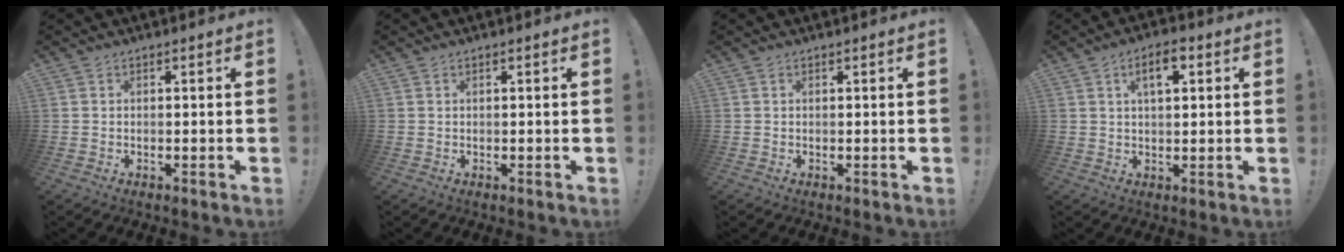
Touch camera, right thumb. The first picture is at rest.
{"total": 0.0}
{"total": 0.0}
{"total": 6.0, "force": [2.3, 2.6, 4.9], "torque": [-0.066, 0.000, 0.032]}